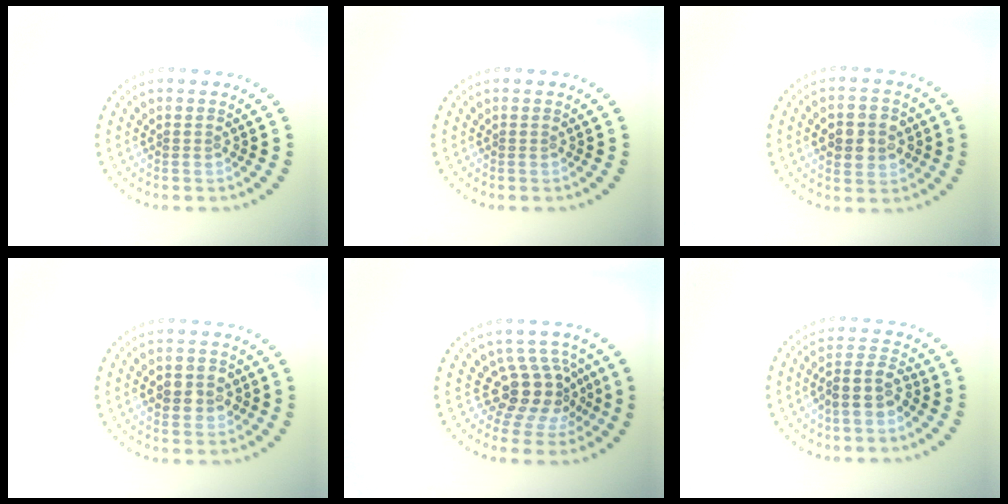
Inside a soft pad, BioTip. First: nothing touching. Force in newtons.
{"total": 0.0}
{"total": 4.4, "press": 4.4, "slide": 0.3}
{"total": 2.9, "press": 2.9, "slide": 0.4}
{"total": 4.4, "press": 3.4, "slide": 2.8}
{"total": 3.3, "press": 2.9, "slide": 1.6}